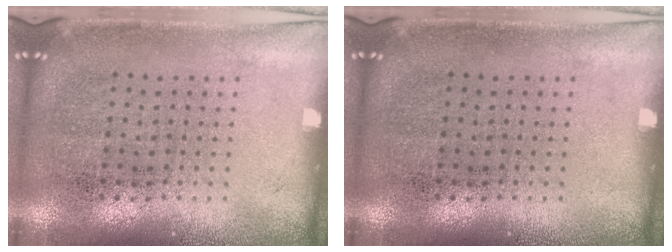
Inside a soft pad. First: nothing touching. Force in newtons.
{"total": 0.0}